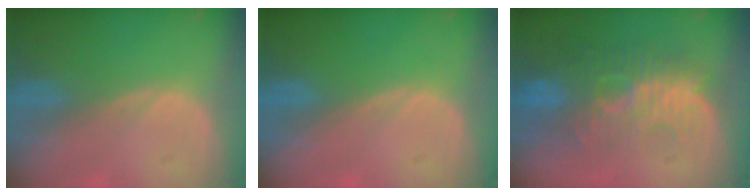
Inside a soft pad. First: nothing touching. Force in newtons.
{"total": 0.0}
{"total": 10.8, "press": 9.5, "slide": 5.2}